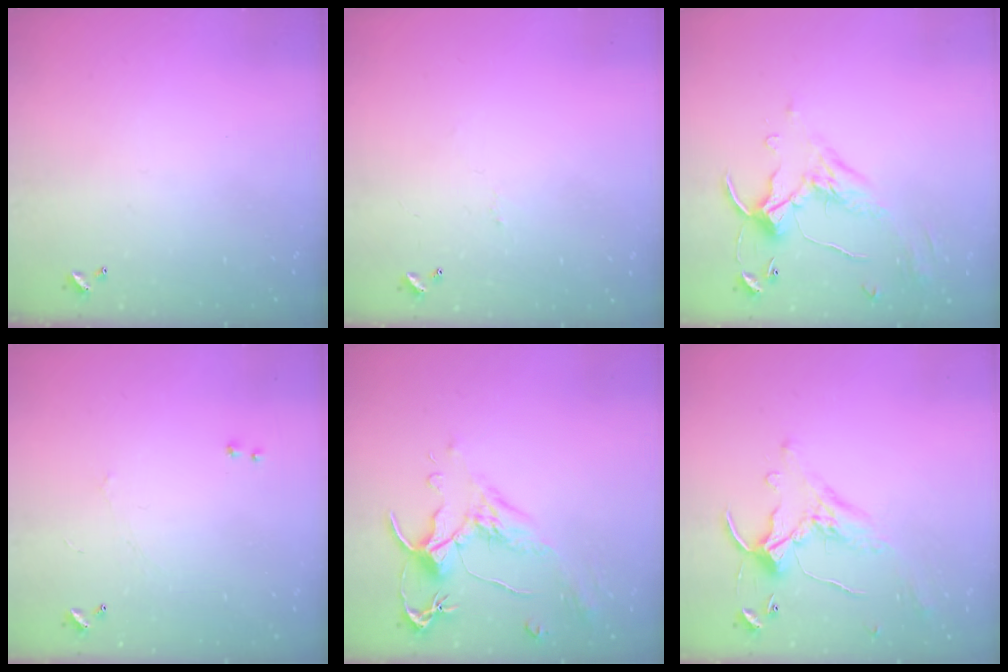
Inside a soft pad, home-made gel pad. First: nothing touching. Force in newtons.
{"total": 1.6, "press": 1.5, "slide": 0.5}
{"total": 1.1, "press": 0.5, "slide": 1.0}
{"total": 1.0, "press": 0.9, "slide": 0.5}
{"total": 1.6, "press": 1.1, "slide": 1.1}
{"total": 1.1, "press": 0.3, "slide": 1.0}